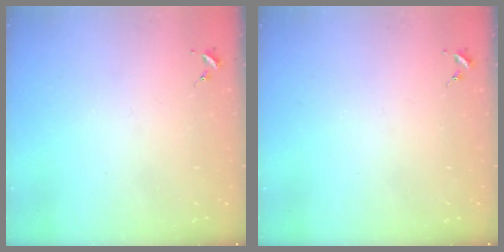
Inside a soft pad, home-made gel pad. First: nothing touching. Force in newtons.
{"total": 0.0}